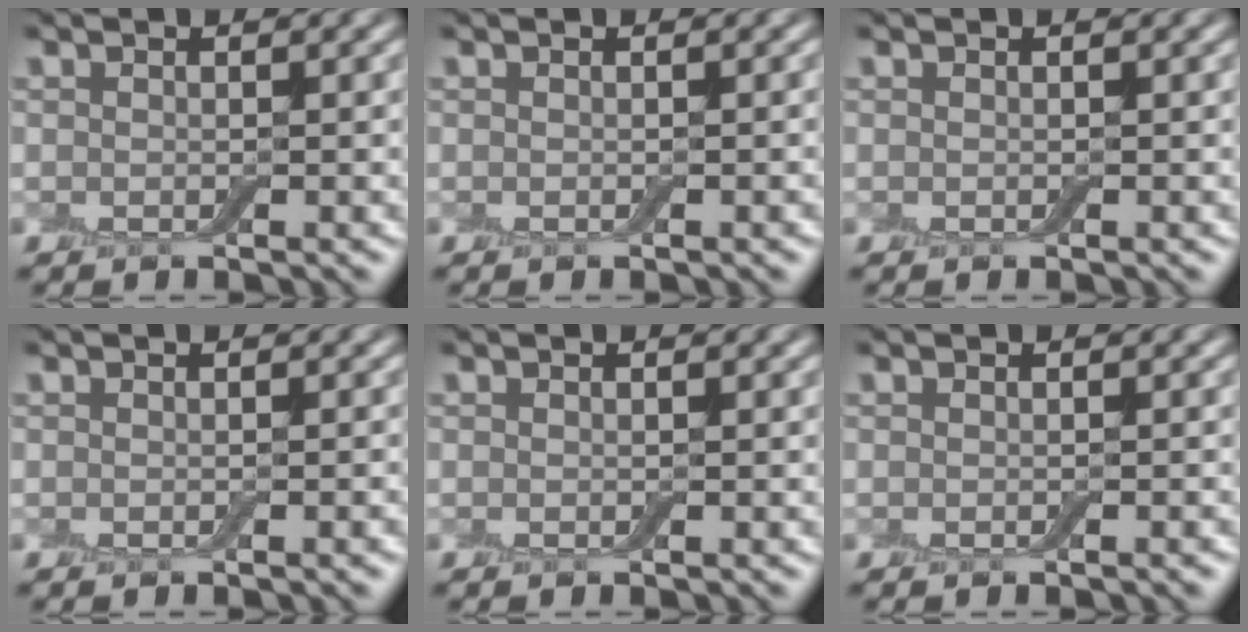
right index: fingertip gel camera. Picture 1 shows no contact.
{"total": 0.0}
{"total": 0.0}
{"total": 0.8, "force": [-0.3, 0.1, 0.7], "torque": [-0.007, 0.002, -0.004]}
{"total": 0.0}
{"total": 0.5, "force": [-0.3, 0.0, 0.4], "torque": [-0.005, 0.001, -0.004]}